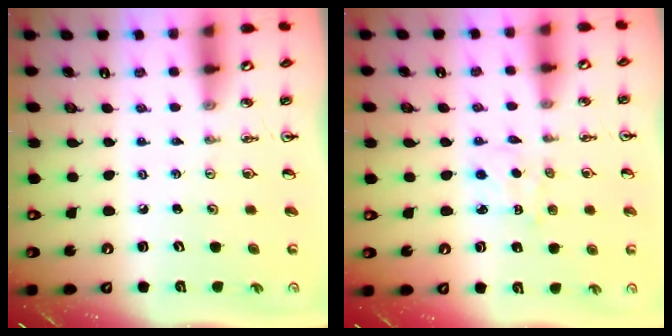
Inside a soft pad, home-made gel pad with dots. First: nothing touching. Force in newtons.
{"total": 2.9, "press": 2.9, "slide": 0.4}